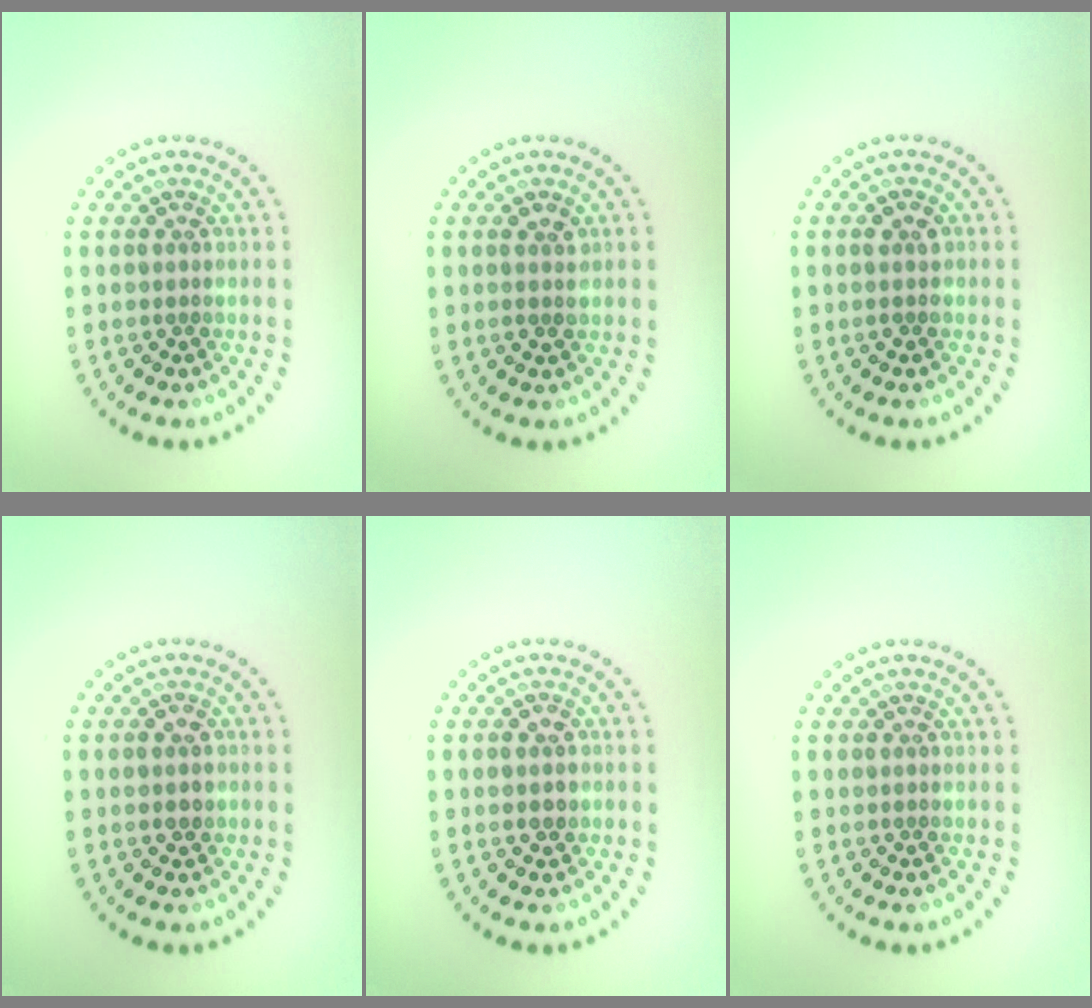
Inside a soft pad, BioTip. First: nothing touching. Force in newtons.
{"total": 1.5, "press": 1.5, "slide": 0.2}
{"total": 1.4, "press": 1.4, "slide": 0.3}
{"total": 1.2, "press": 1.2, "slide": 0.2}
{"total": 1.2, "press": 1.2, "slide": 0.2}
{"total": 0.0}